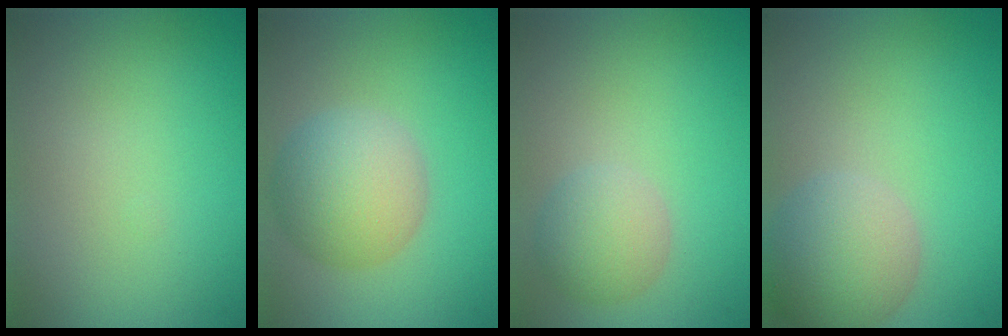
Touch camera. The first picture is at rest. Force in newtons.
{"total": 5.5, "press": 5.5, "slide": 0.1}
{"total": 3.0, "press": 3.0, "slide": 0.1}
{"total": 5.3, "press": 5.3, "slide": 0.3}